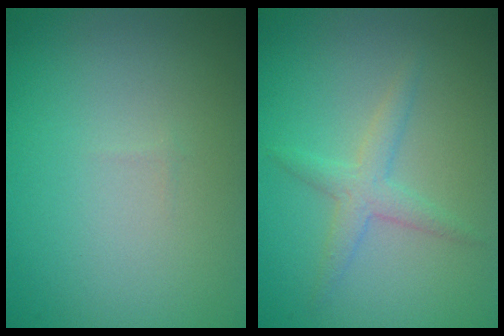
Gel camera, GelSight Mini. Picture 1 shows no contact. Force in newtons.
{"total": 2.1, "press": 2.1, "slide": 0.1}